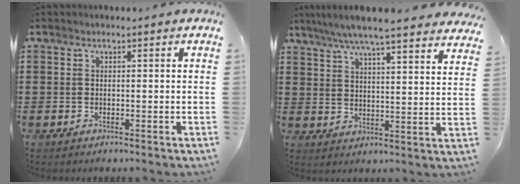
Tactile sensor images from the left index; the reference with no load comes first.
{"total": 6.4, "force": [5.7, -0.2, 2.8], "torque": [-0.075, -0.027, 0.098]}